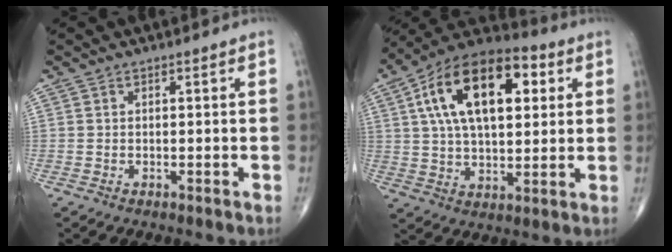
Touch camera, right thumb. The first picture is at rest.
{"total": 21.3, "force": [6.2, 11.2, 17.1], "torque": [-0.270, 0.010, 0.094]}